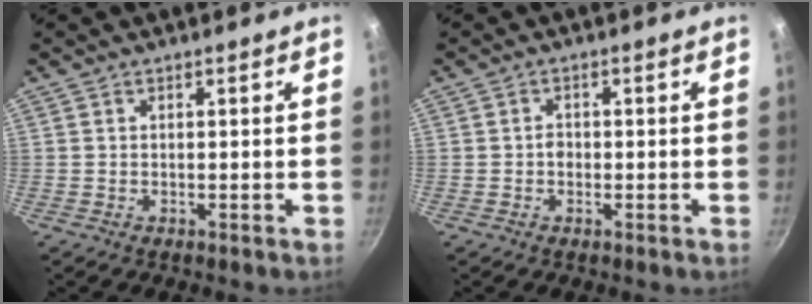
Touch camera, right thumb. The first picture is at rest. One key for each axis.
{"total": 1.6, "fx": -0.3, "fy": 1.4, "fz": 0.8, "tx": -0.007, "ty": 0.009, "tz": -0.005}